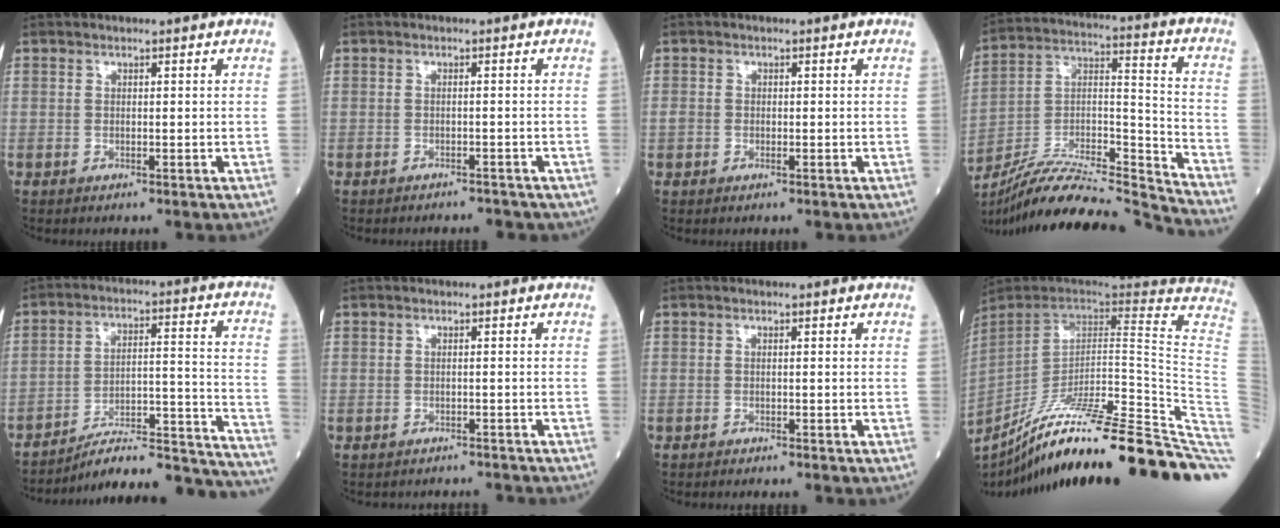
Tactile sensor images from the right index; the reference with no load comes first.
{"total": 3.9, "force": [-3.6, 1.5, 0.5], "torque": [-0.006, 0.000, -0.038]}
{"total": 1.2, "force": [-0.3, 0.9, 0.7], "torque": [-0.016, 0.001, -0.004]}
{"total": 23.5, "force": [-22.2, -0.3, 7.6], "torque": [-0.144, 0.008, -0.366]}
{"total": 21.9, "force": [-20.6, 1.8, 7.2], "torque": [-0.034, 0.045, -0.289]}
{"total": 4.3, "force": [-4.1, 1.1, -0.3], "torque": [0.009, 0.002, -0.050]}
{"total": 2.2, "force": [-2.0, 0.1, 0.8], "torque": [-0.012, -0.002, -0.025]}
{"total": 36.6, "force": [-26.7, -0.5, 25.0], "torque": [-0.206, -0.050, -0.380]}